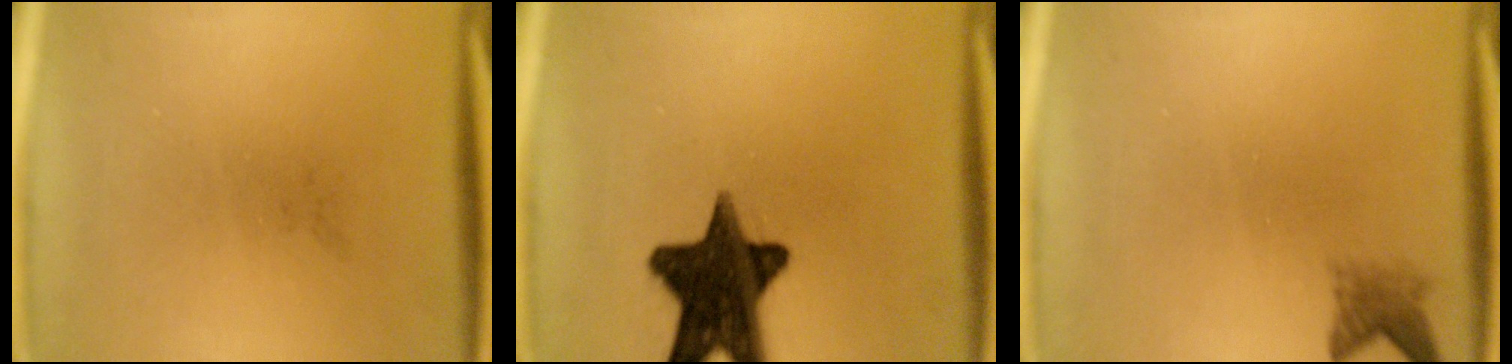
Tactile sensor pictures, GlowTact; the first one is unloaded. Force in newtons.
{"total": 16.4}
{"total": 2.2}